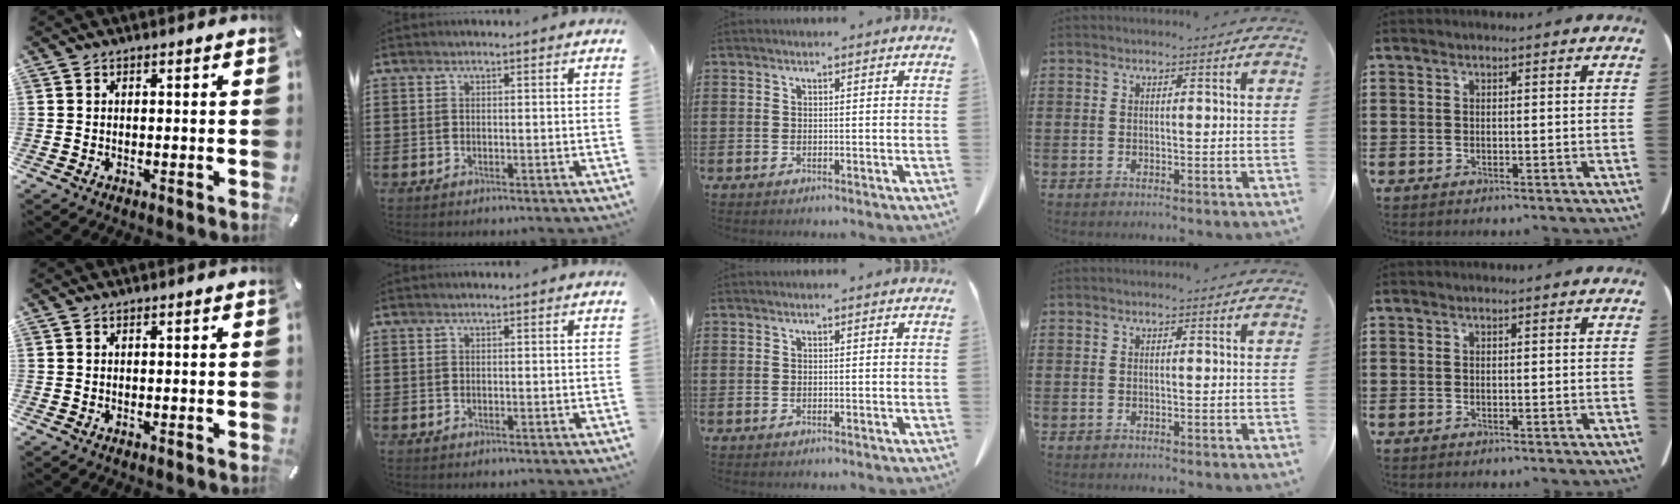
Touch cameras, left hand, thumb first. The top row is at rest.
{}